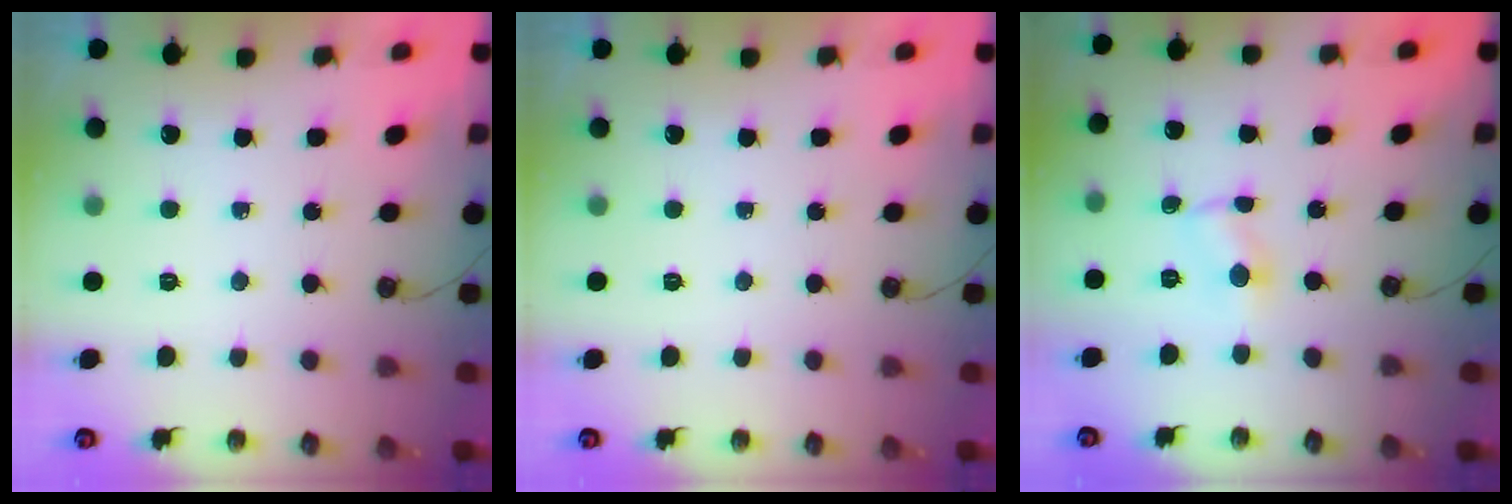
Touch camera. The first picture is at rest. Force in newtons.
{"total": 0.0}
{"total": 1.6, "press": 1.5, "slide": 0.2}